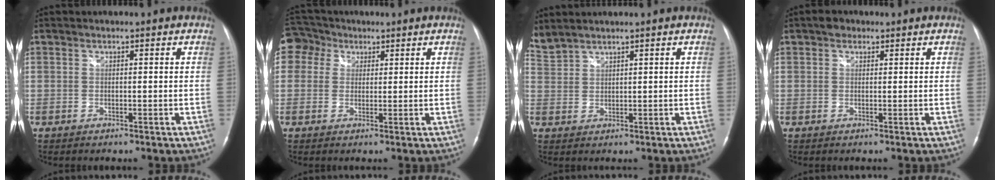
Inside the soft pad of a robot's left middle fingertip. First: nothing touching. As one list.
[{"total": 5.4, "force": [2.3, 4.8, 0.8], "torque": [-0.022, 0.026, 0.045]}, {"total": 3.6, "force": [3.5, 0.1, 0.7], "torque": [-0.033, 0.019, 0.084]}, {"total": 1.6, "force": [1.0, 1.1, 0.5], "torque": [-0.011, 0.009, 0.014]}]